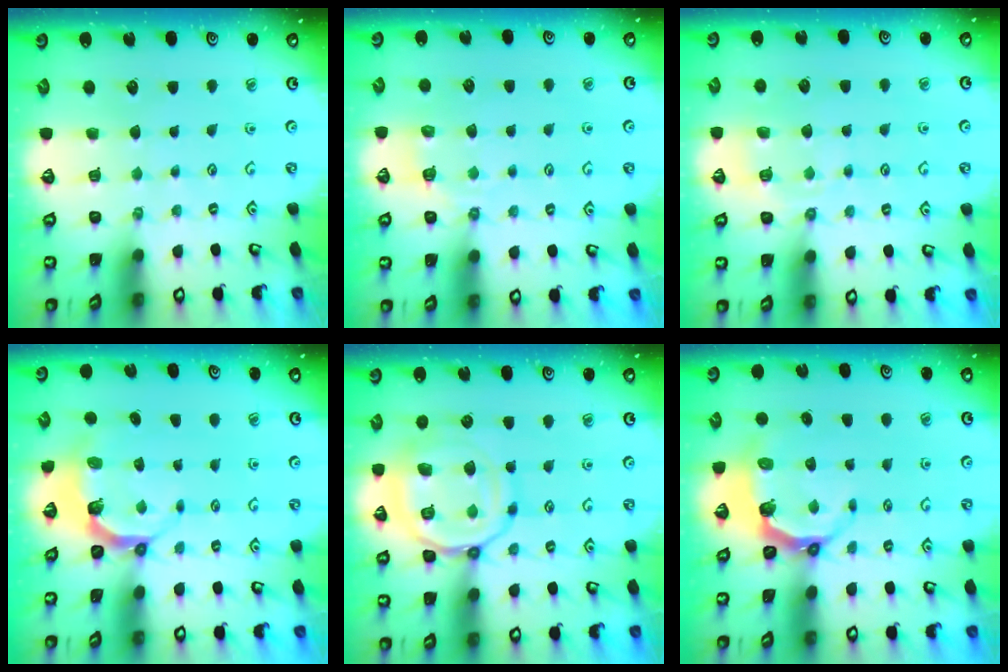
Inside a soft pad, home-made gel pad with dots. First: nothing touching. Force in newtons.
{"total": 3.9, "press": 3.6, "slide": 1.5}
{"total": 6.4, "press": 6.3, "slide": 1.0}
{"total": 5.3, "press": 4.3, "slide": 3.1}
{"total": 16.4, "press": 16.3, "slide": 1.6}
{"total": 4.8, "press": 3.3, "slide": 3.4}